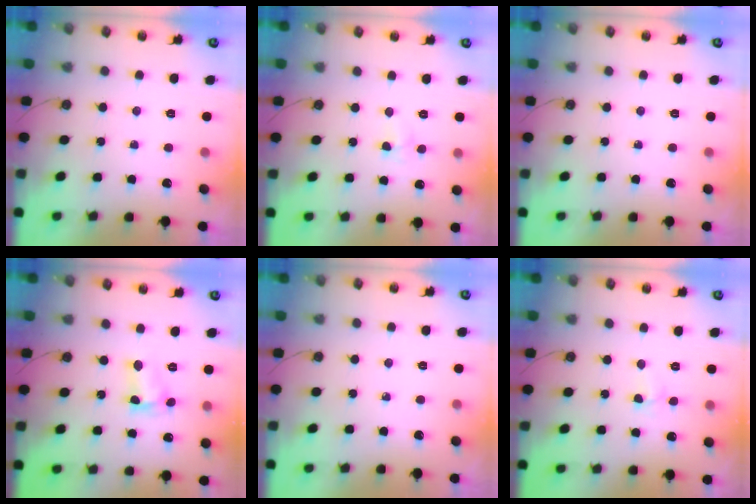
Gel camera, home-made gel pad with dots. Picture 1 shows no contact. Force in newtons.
{"total": 3.6, "press": 3.6, "slide": 0.6}
{"total": 0.0}
{"total": 3.5, "press": 3.5, "slide": 0.3}
{"total": 0.0}
{"total": 2.9, "press": 2.8, "slide": 0.7}